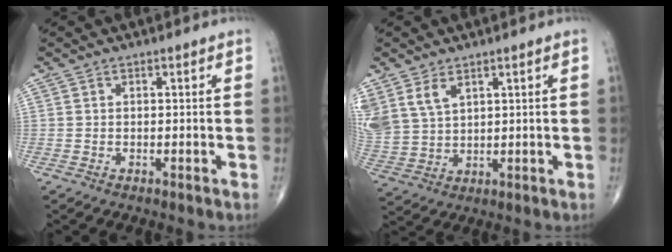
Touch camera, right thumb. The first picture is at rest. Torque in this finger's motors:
{"motor_torque": [0.08, 0.21, 0.63, 0.57, 0.06]}